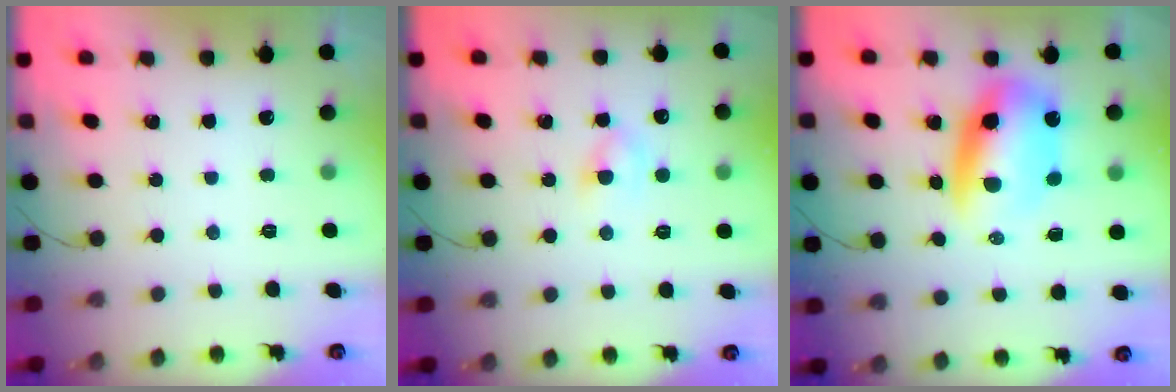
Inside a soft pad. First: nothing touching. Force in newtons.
{"total": 3.3, "press": 3.1, "slide": 1.1}
{"total": 10.4, "press": 10.1, "slide": 2.5}